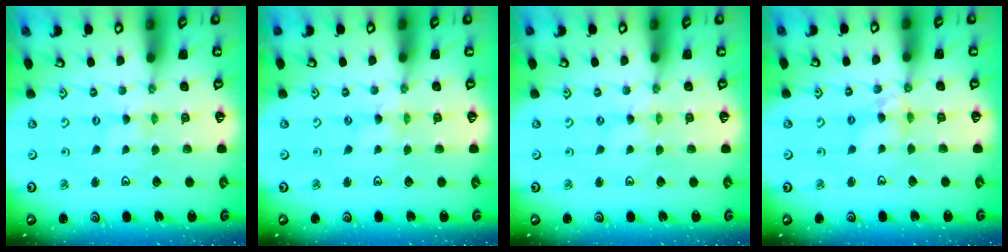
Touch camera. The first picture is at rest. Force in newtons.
{"total": 0.0}
{"total": 0.0}
{"total": 6.1, "press": 6.1, "slide": 0.5}